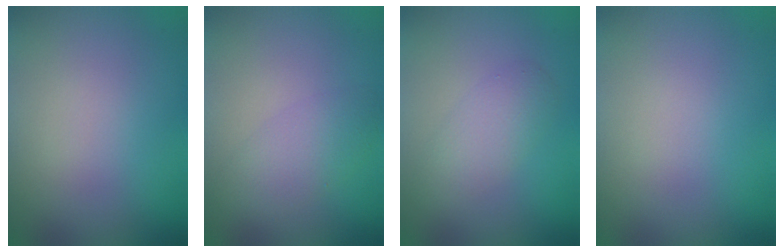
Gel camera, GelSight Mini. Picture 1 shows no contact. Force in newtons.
{"total": 3.3, "press": 3.3, "slide": 0.2}
{"total": 2.6, "press": 2.6, "slide": 0.2}
{"total": 0.0}